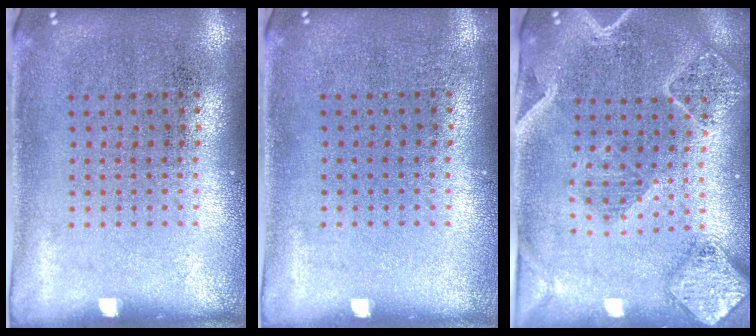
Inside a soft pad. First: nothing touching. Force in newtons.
{"total": 0.0}
{"total": 2.4, "press": 2.2, "slide": 1.0}